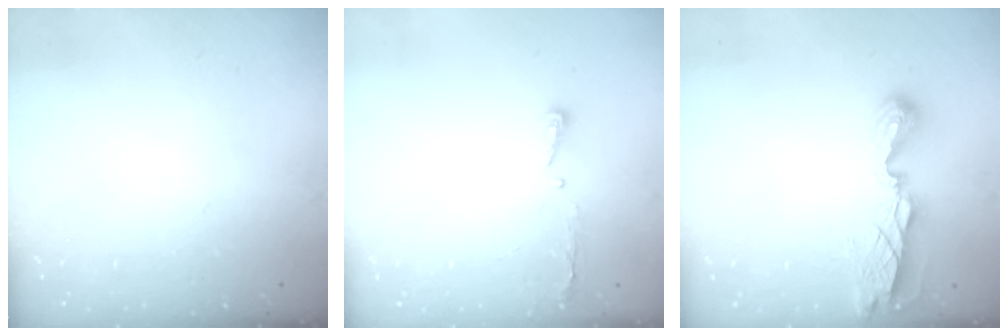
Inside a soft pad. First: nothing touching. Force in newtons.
{"total": 3.7, "press": 3.7, "slide": 0.6}
{"total": 8.3, "press": 8.3, "slide": 0.7}